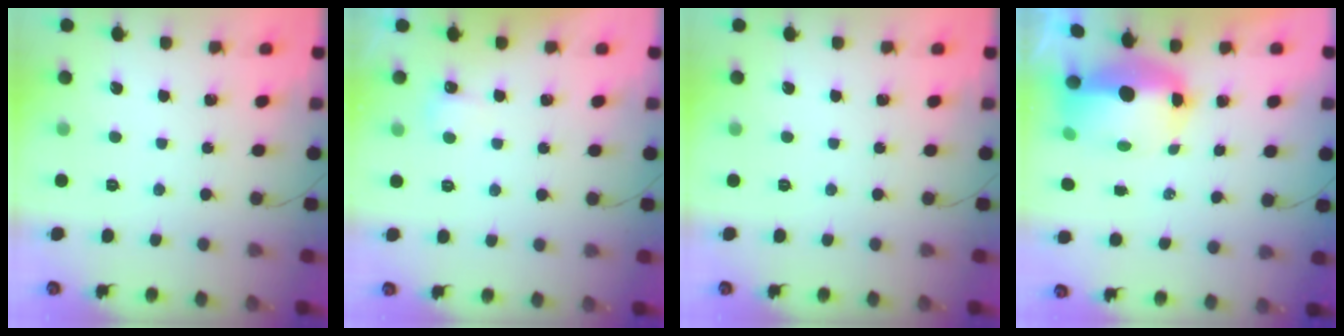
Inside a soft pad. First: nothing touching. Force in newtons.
{"total": 3.1, "press": 3.0, "slide": 0.7}
{"total": 0.0}
{"total": 9.6, "press": 9.4, "slide": 2.2}